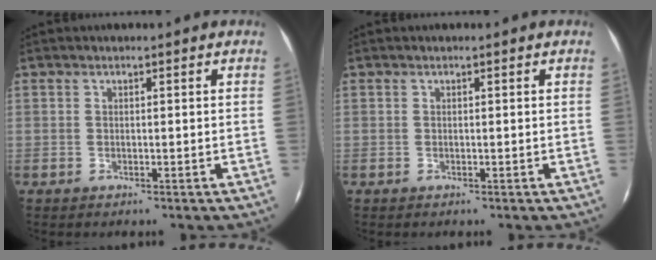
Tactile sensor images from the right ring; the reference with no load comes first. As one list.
[{"total": 0.0}]